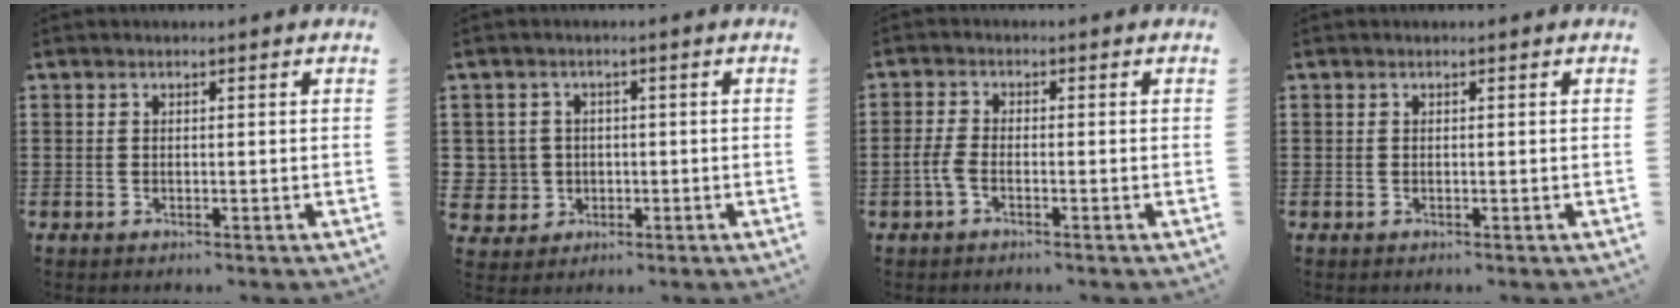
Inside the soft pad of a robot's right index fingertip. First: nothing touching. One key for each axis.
{"total": 3.8, "fx": -0.4, "fy": 3.8, "fz": 0.4, "tx": -0.033, "ty": 0.009, "tz": -0.012}
{"total": 2.6, "fx": -1.2, "fy": 0.9, "fz": 2.0, "tx": -0.051, "ty": -0.003, "tz": -0.027}
{"total": 0.0}